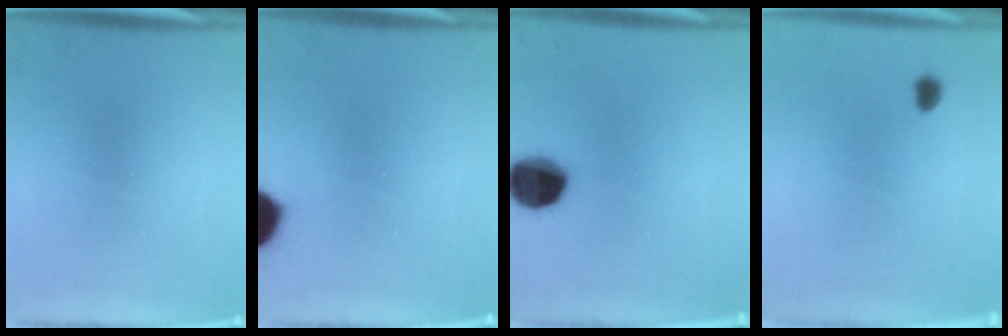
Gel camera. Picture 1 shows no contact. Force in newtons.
{"total": 15.8}
{"total": 11.6}
{"total": 1.3}